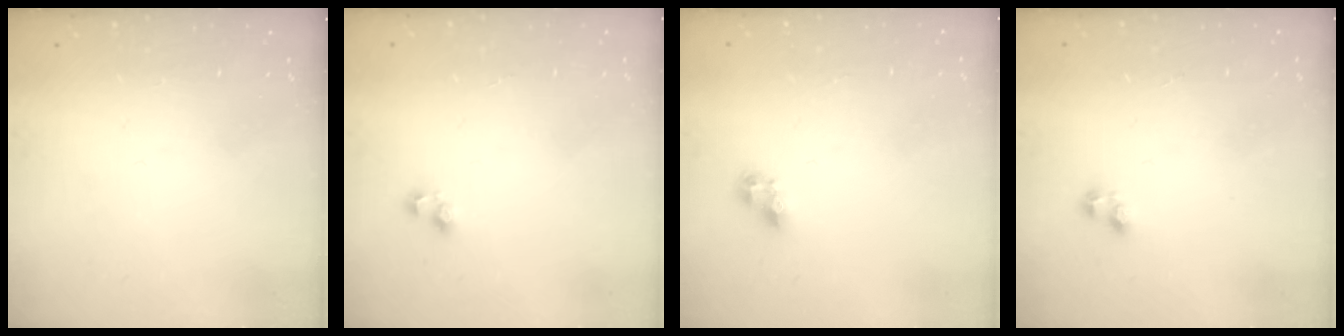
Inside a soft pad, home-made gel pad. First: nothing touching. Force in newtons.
{"total": 4.7, "press": 4.2, "slide": 2.2}
{"total": 5.3, "press": 5.2, "slide": 0.4}
{"total": 2.4, "press": 2.1, "slide": 1.1}